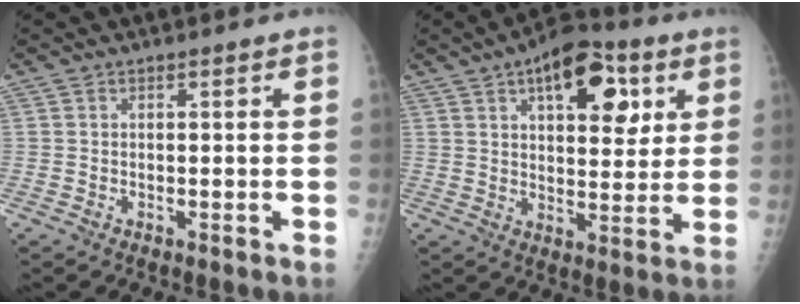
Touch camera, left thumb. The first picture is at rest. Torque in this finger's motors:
{"motor_torque": [0.83, 0.93, 0.35, -0.44, 0.08]}